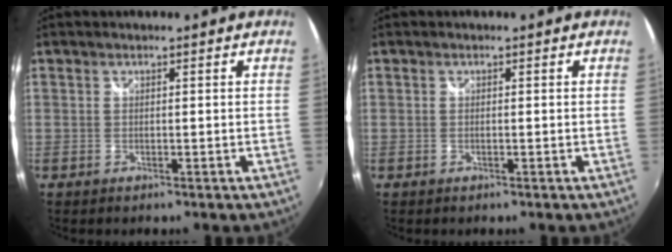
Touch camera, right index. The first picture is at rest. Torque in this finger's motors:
{"motor_torque": [-0.23, 0.14, -0.02, -0.01]}